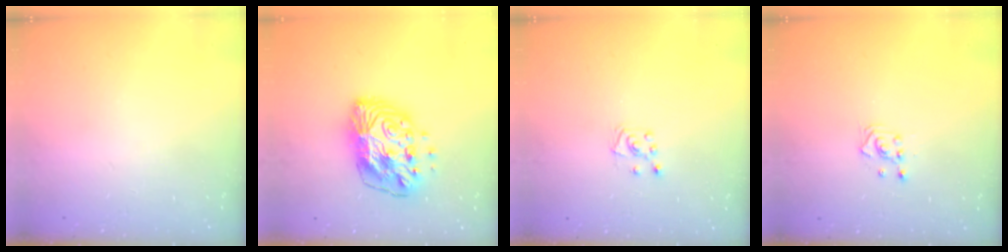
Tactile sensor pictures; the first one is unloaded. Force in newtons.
{"total": 13.1, "press": 13.0, "slide": 1.6}
{"total": 4.6, "press": 4.6, "slide": 0.5}
{"total": 2.3, "press": 2.3, "slide": 0.3}